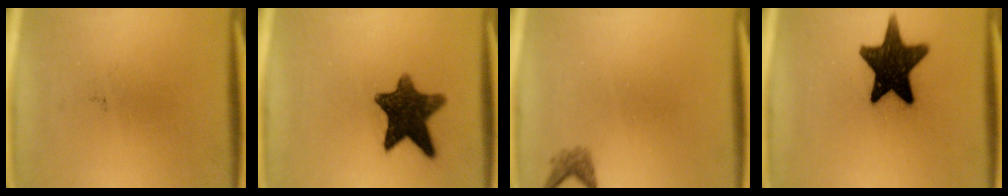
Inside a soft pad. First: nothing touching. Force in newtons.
{"total": 11.2}
{"total": 1.4}
{"total": 15.5}